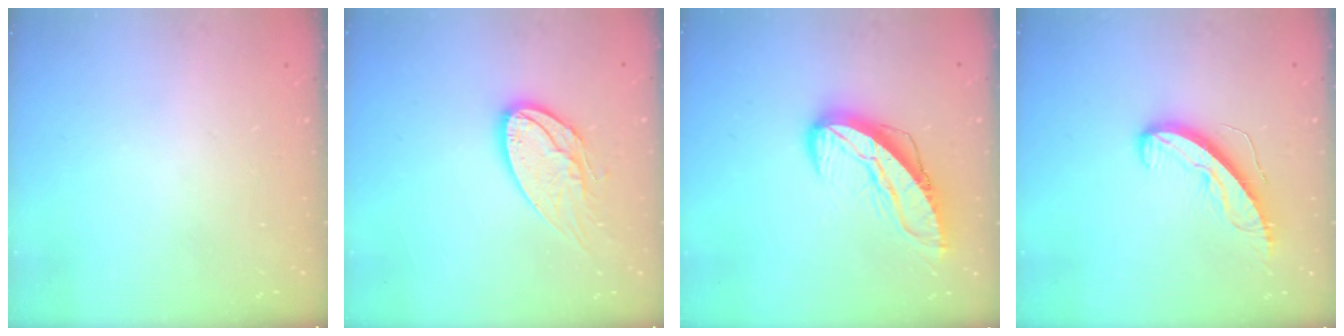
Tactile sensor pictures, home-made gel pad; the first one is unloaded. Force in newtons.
{"total": 14.7, "press": 14.6, "slide": 1.2}
{"total": 9.9, "press": 9.9, "slide": 0.7}
{"total": 8.8, "press": 8.8, "slide": 0.3}